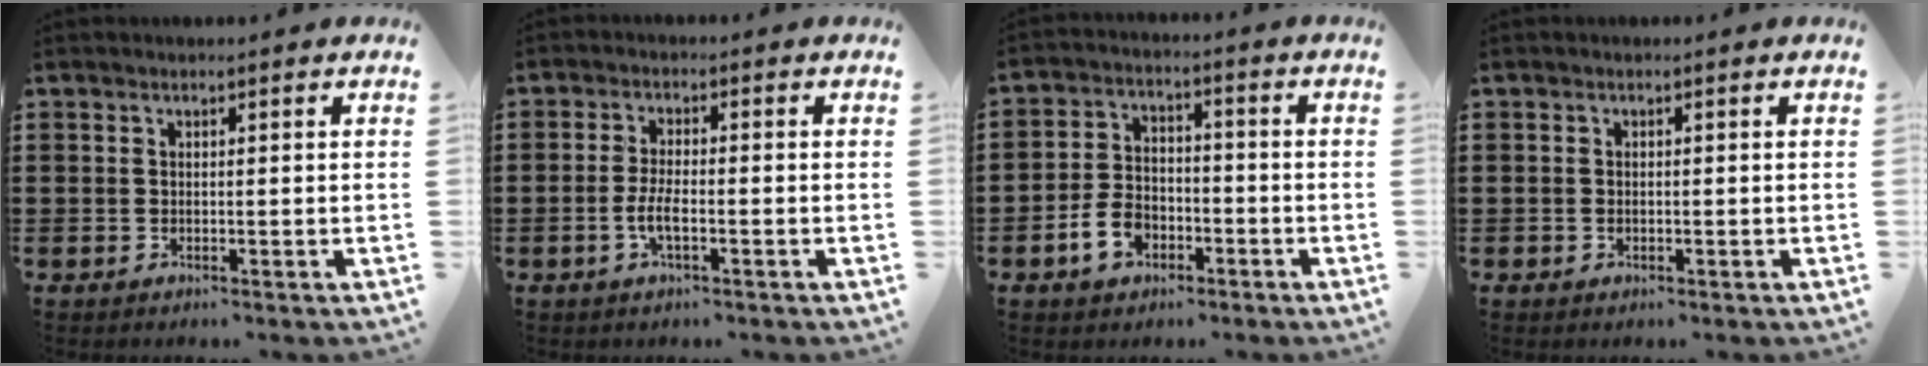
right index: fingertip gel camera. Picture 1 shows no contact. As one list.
[{"total": 3.5, "force": [-1.2, 0.9, 3.1], "torque": [-0.068, -0.002, -0.027]}, {"total": 5.9, "force": [-3.0, 4.1, 3.1], "torque": [-0.082, 0.005, -0.063]}, {"total": 0.6, "force": [-0.3, 0.5, 0.2], "torque": [-0.004, 0.002, -0.007]}]